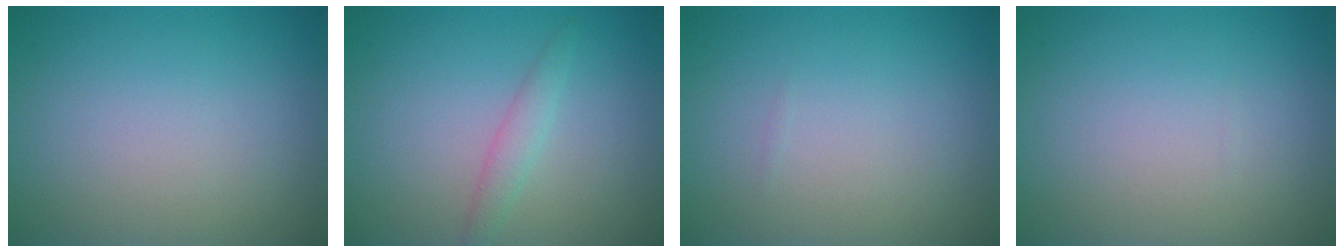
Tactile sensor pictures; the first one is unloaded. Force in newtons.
{"total": 1.6, "press": 1.6, "slide": 0.0}
{"total": 0.0}
{"total": 0.0}